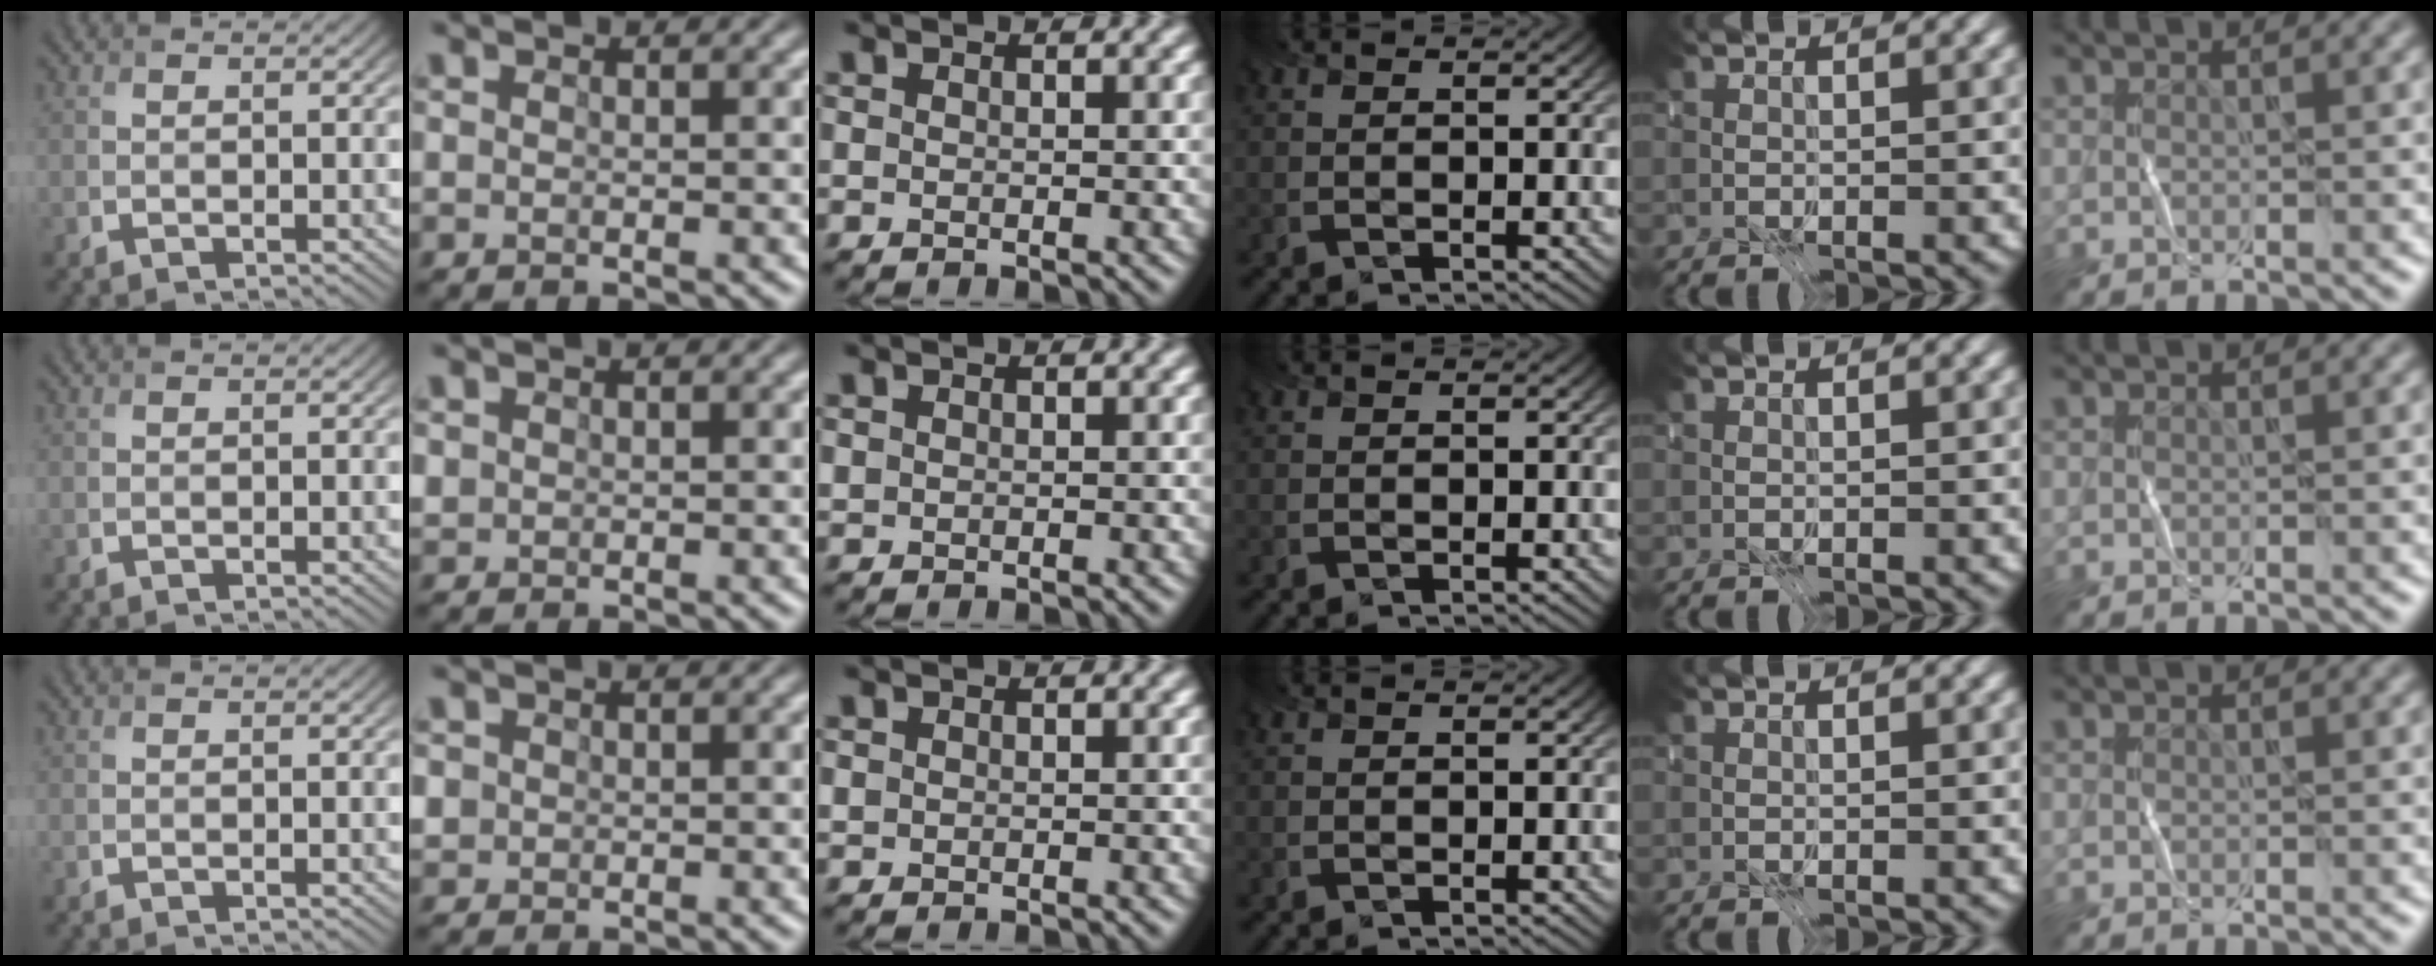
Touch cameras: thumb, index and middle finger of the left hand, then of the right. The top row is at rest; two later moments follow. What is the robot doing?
{"motion": "fold", "object": "receipt paper"}